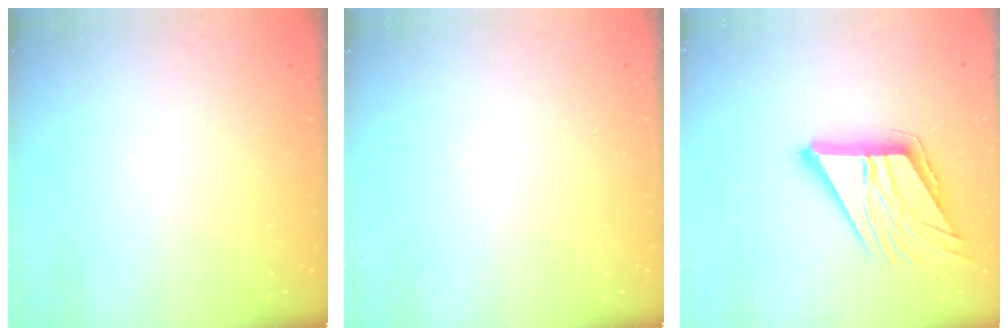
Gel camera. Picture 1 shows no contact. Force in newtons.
{"total": 0.0}
{"total": 17.3, "press": 17.1, "slide": 2.7}